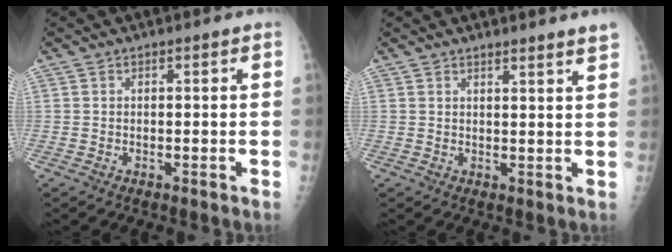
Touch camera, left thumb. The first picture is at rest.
{"total": 4.0, "force": [3.5, -0.2, 1.9], "torque": [-0.021, -0.020, 0.035]}